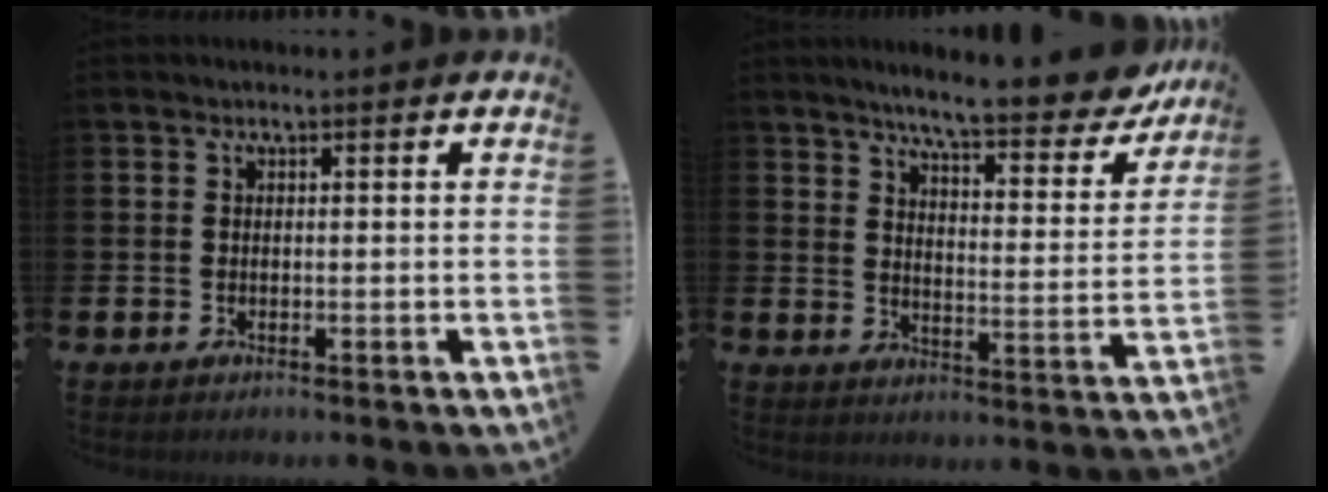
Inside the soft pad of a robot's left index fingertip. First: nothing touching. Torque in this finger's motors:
{"motor_torque": [0.28, -0.41, 1.04, 0.21]}